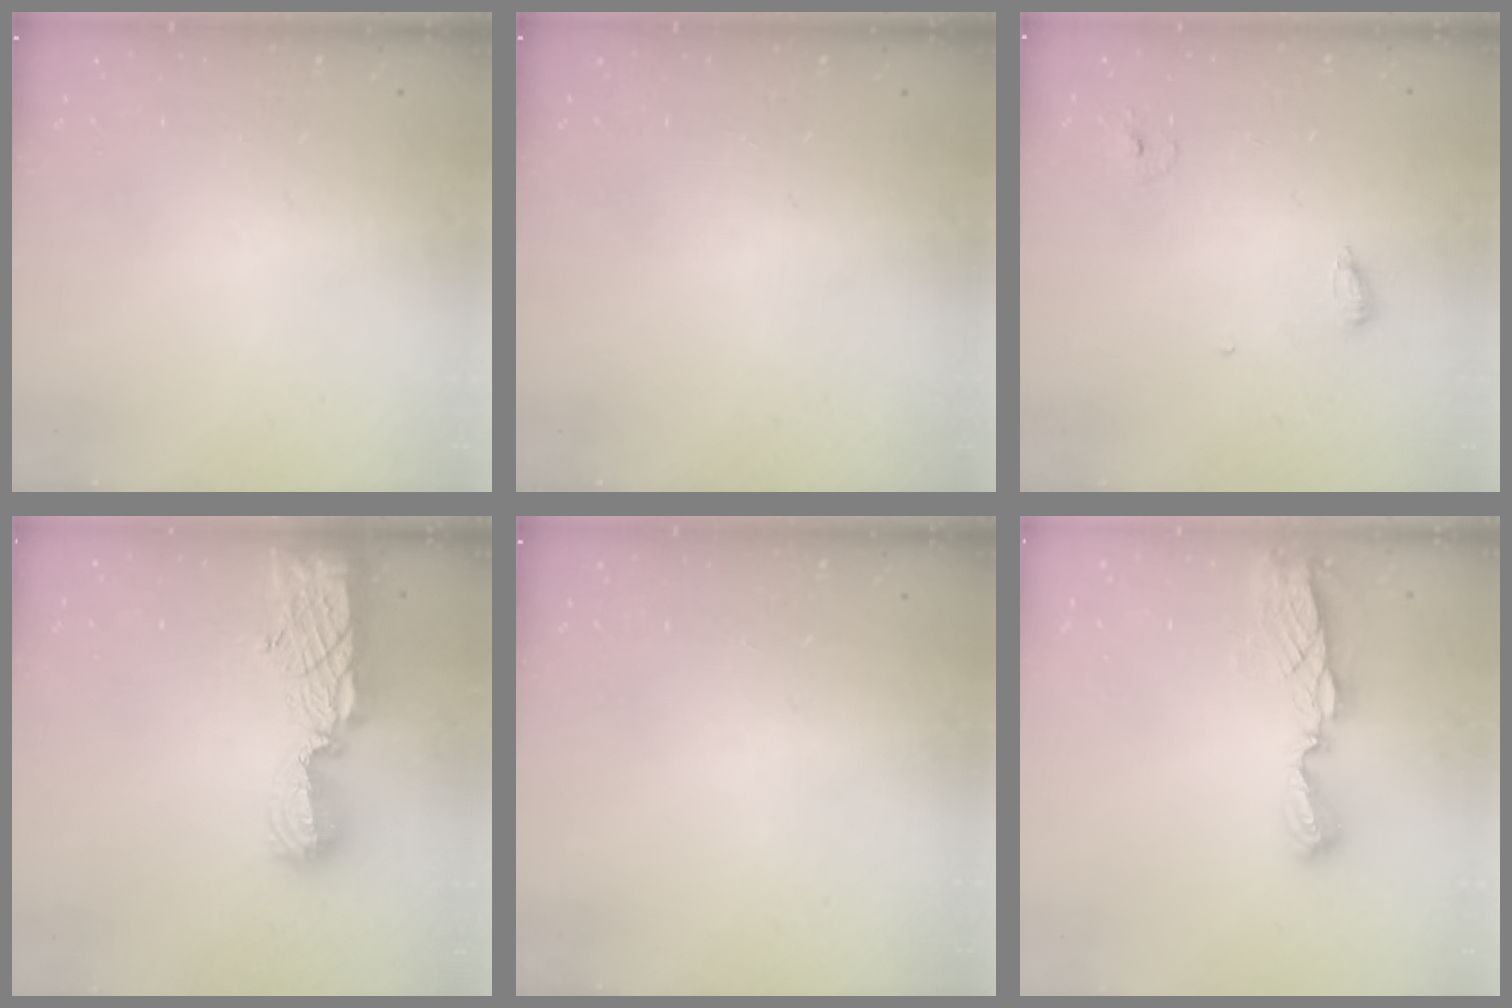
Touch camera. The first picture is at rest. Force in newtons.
{"total": 0.0}
{"total": 6.4, "press": 6.4, "slide": 0.5}
{"total": 14.4, "press": 14.3, "slide": 1.7}
{"total": 0.0}
{"total": 6.7, "press": 6.7, "slide": 0.2}